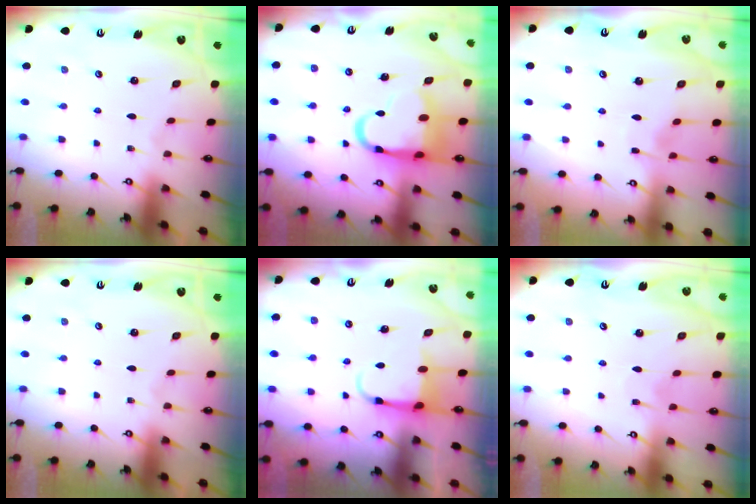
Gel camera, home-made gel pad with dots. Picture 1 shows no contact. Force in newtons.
{"total": 12.7, "press": 12.5, "slide": 2.3}
{"total": 3.1, "press": 3.1, "slide": 0.4}
{"total": 0.0}
{"total": 3.9, "press": 3.8, "slide": 0.7}
{"total": 5.8, "press": 5.8, "slide": 0.6}